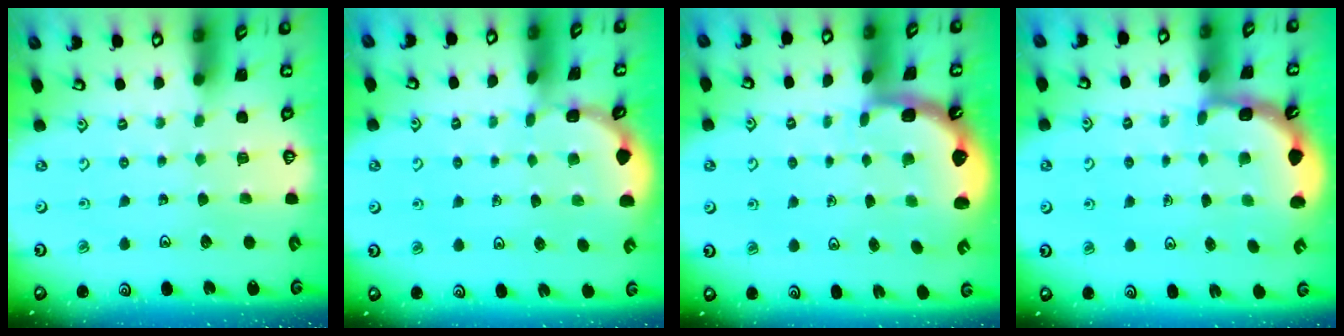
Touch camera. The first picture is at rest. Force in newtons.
{"total": 2.4, "press": 2.4, "slide": 0.3}
{"total": 2.5, "press": 1.6, "slide": 1.9}
{"total": 2.7, "press": 2.7, "slide": 0.6}